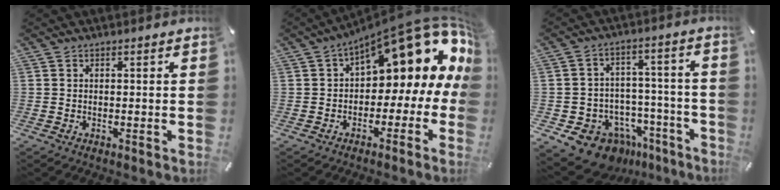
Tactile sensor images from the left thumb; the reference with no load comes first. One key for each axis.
{"total": 16.3, "fx": 8.6, "fy": 7.5, "fz": 11.6, "tx": -0.147, "ty": -0.070, "tz": 0.141}
{"total": 11.4, "fx": -7.8, "fy": 7.5, "fz": 3.4, "tx": -0.052, "ty": 0.055, "tz": -0.128}